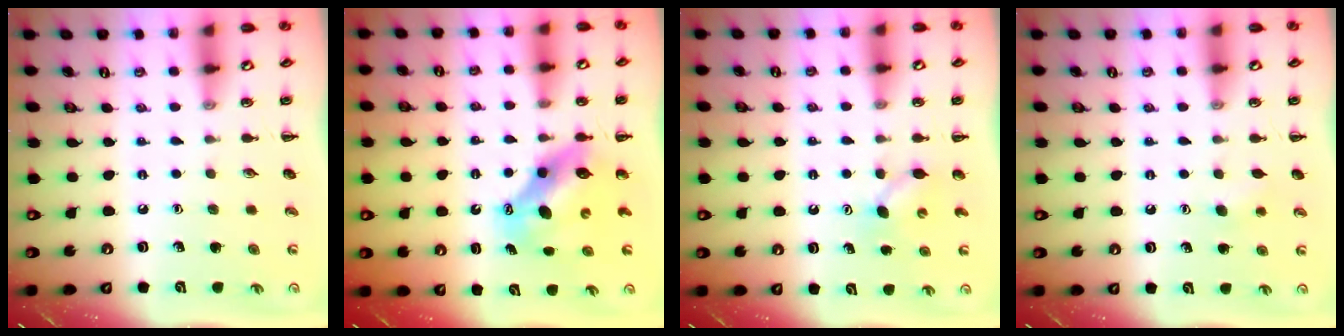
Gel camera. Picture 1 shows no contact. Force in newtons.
{"total": 7.4, "press": 7.1, "slide": 2.0}
{"total": 4.1, "press": 3.9, "slide": 1.2}
{"total": 3.9, "press": 3.7, "slide": 1.1}